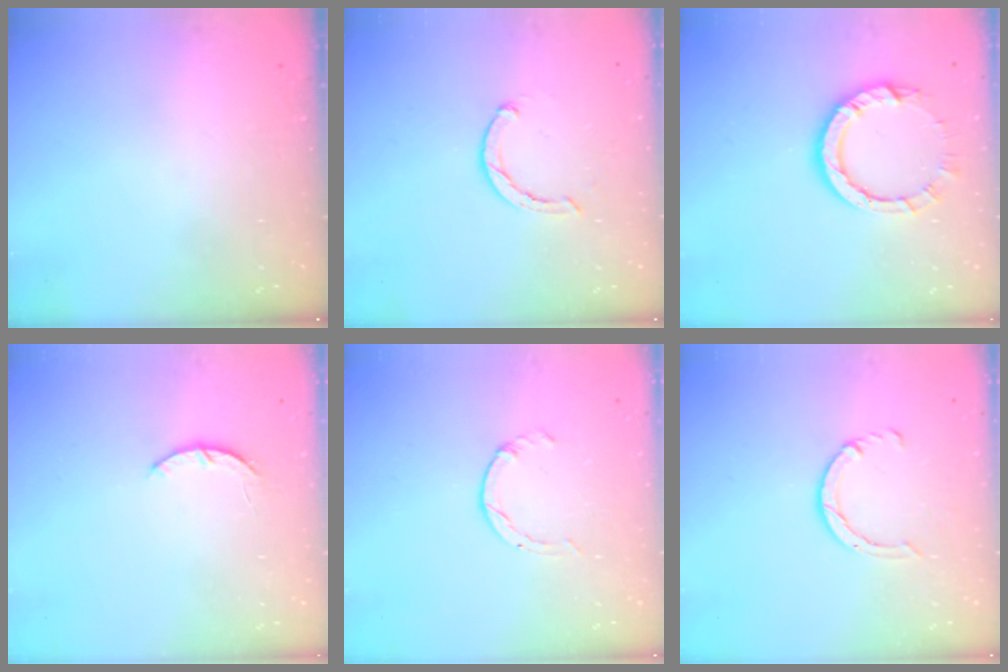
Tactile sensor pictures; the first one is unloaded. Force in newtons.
{"total": 1.5, "press": 1.5, "slide": 0.3}
{"total": 10.6, "press": 10.5, "slide": 1.4}
{"total": 2.9, "press": 2.8, "slide": 0.5}
{"total": 0.5, "press": 0.5, "slide": 0.1}
{"total": 4.7, "press": 4.7, "slide": 0.4}